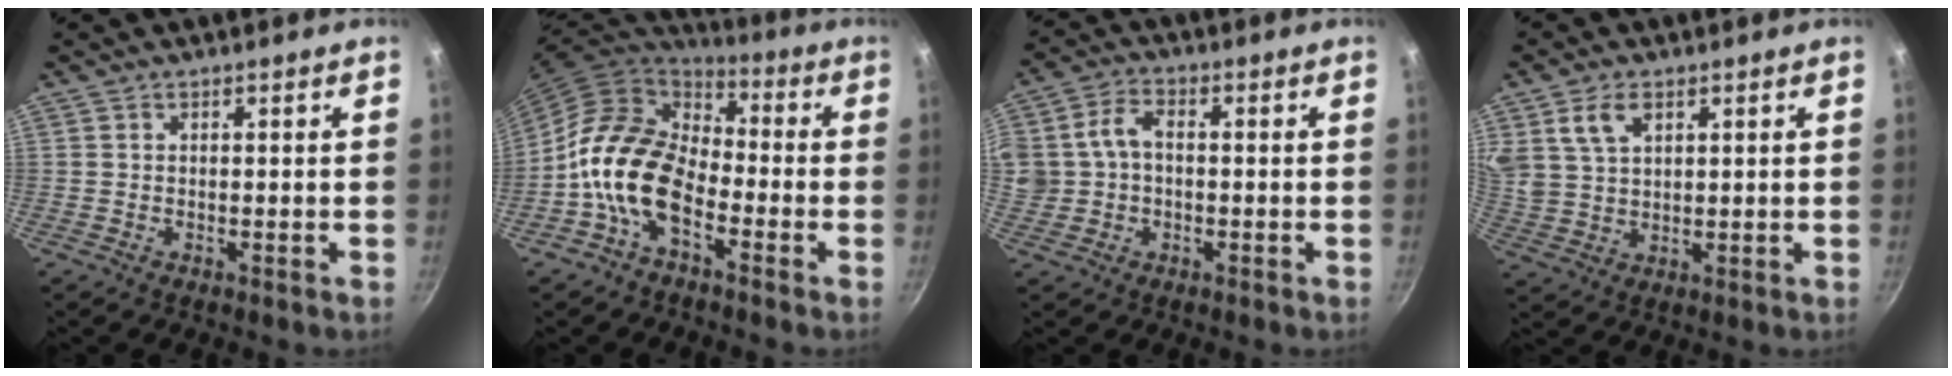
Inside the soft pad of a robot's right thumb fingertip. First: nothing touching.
{"total": 15.0, "force": [-5.1, 9.5, 10.4], "torque": [-0.159, 0.051, -0.121]}
{"total": 8.0, "force": [0.0, 6.4, 4.8], "torque": [-0.088, 0.028, -0.002]}
{"total": 6.9, "force": [3.3, 4.3, 4.3], "torque": [-0.069, -0.008, 0.071]}